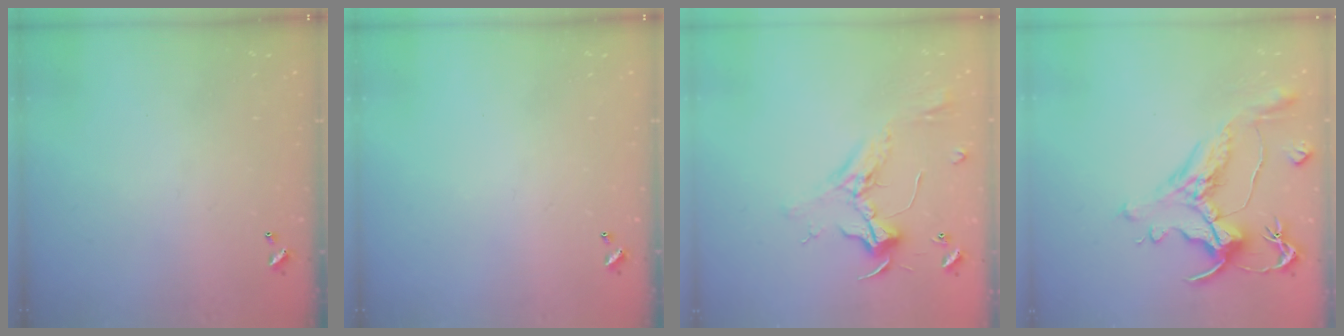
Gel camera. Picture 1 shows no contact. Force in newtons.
{"total": 0.0}
{"total": 2.3, "press": 2.1, "slide": 0.9}
{"total": 1.5, "press": 0.4, "slide": 1.5}